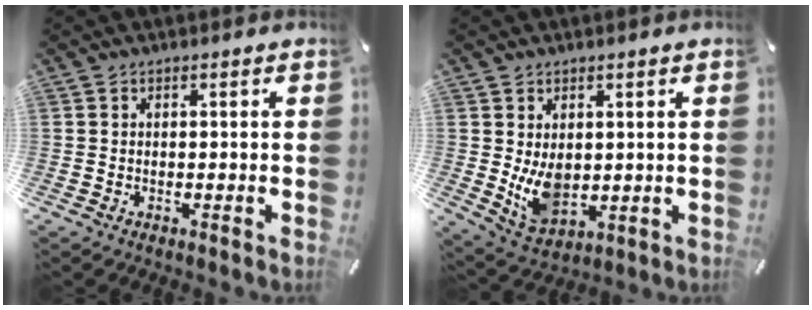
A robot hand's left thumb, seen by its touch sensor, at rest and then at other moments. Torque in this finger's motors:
{"motor_torque": [1.35, 1.73, 0.59, -0.44, 0.29]}